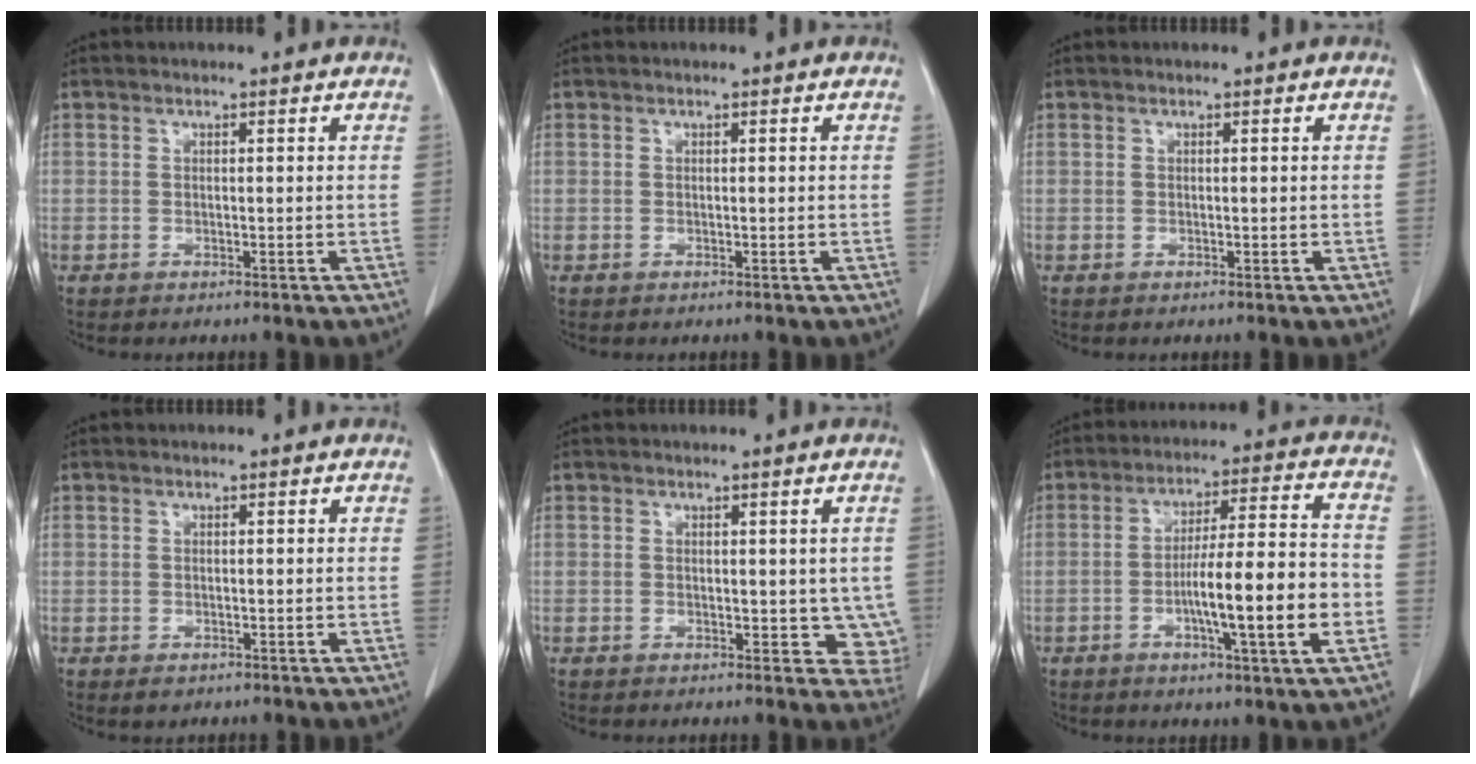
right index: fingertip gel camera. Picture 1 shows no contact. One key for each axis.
{"total": 0.0}
{"total": 0.0}
{"total": 1.2, "fx": -0.5, "fy": 1.0, "fz": 0.4, "tx": -0.004, "ty": 0.003, "tz": -0.002}
{"total": 4.6, "fx": 0.4, "fy": 3.0, "fz": 3.4, "tx": -0.008, "ty": -0.005, "tz": 0.007}
{"total": 13.9, "fx": -3.6, "fy": 0.7, "fz": 13.4, "tx": -0.217, "ty": 0.005, "tz": -0.059}